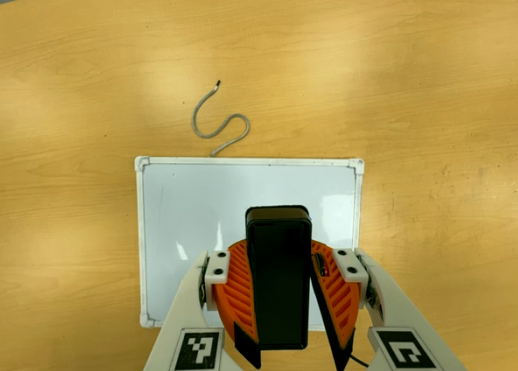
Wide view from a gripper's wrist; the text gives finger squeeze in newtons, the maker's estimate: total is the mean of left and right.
{"total": 9.9, "left": 9.6, "right": 10.2}